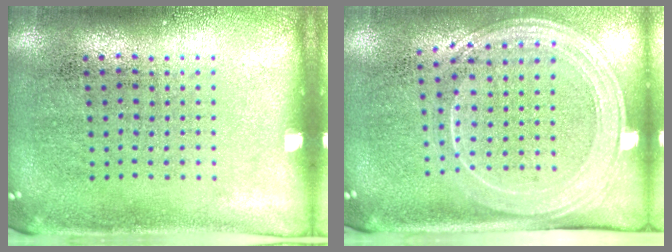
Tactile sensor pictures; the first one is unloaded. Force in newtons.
{"total": 2.2, "press": 1.8, "slide": 1.2}